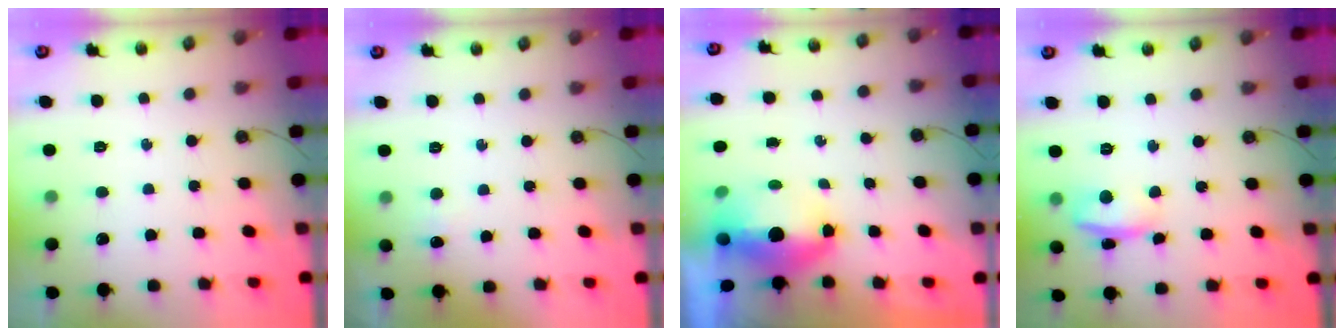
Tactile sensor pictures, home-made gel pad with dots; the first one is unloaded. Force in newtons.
{"total": 4.3, "press": 3.9, "slide": 1.8}
{"total": 7.0, "press": 6.9, "slide": 1.2}
{"total": 11.7, "press": 5.7, "slide": 10.3}